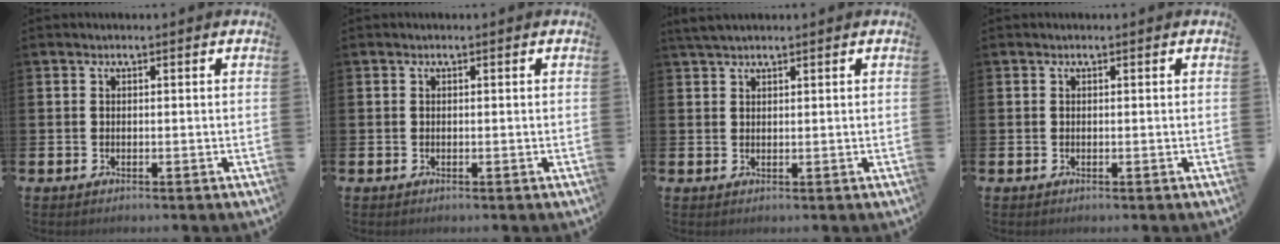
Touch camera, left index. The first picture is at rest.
{"total": 0.0}
{"total": 2.3, "force": [2.0, 0.6, 0.9], "torque": [-0.019, 0.003, 0.038]}
{"total": 0.0}